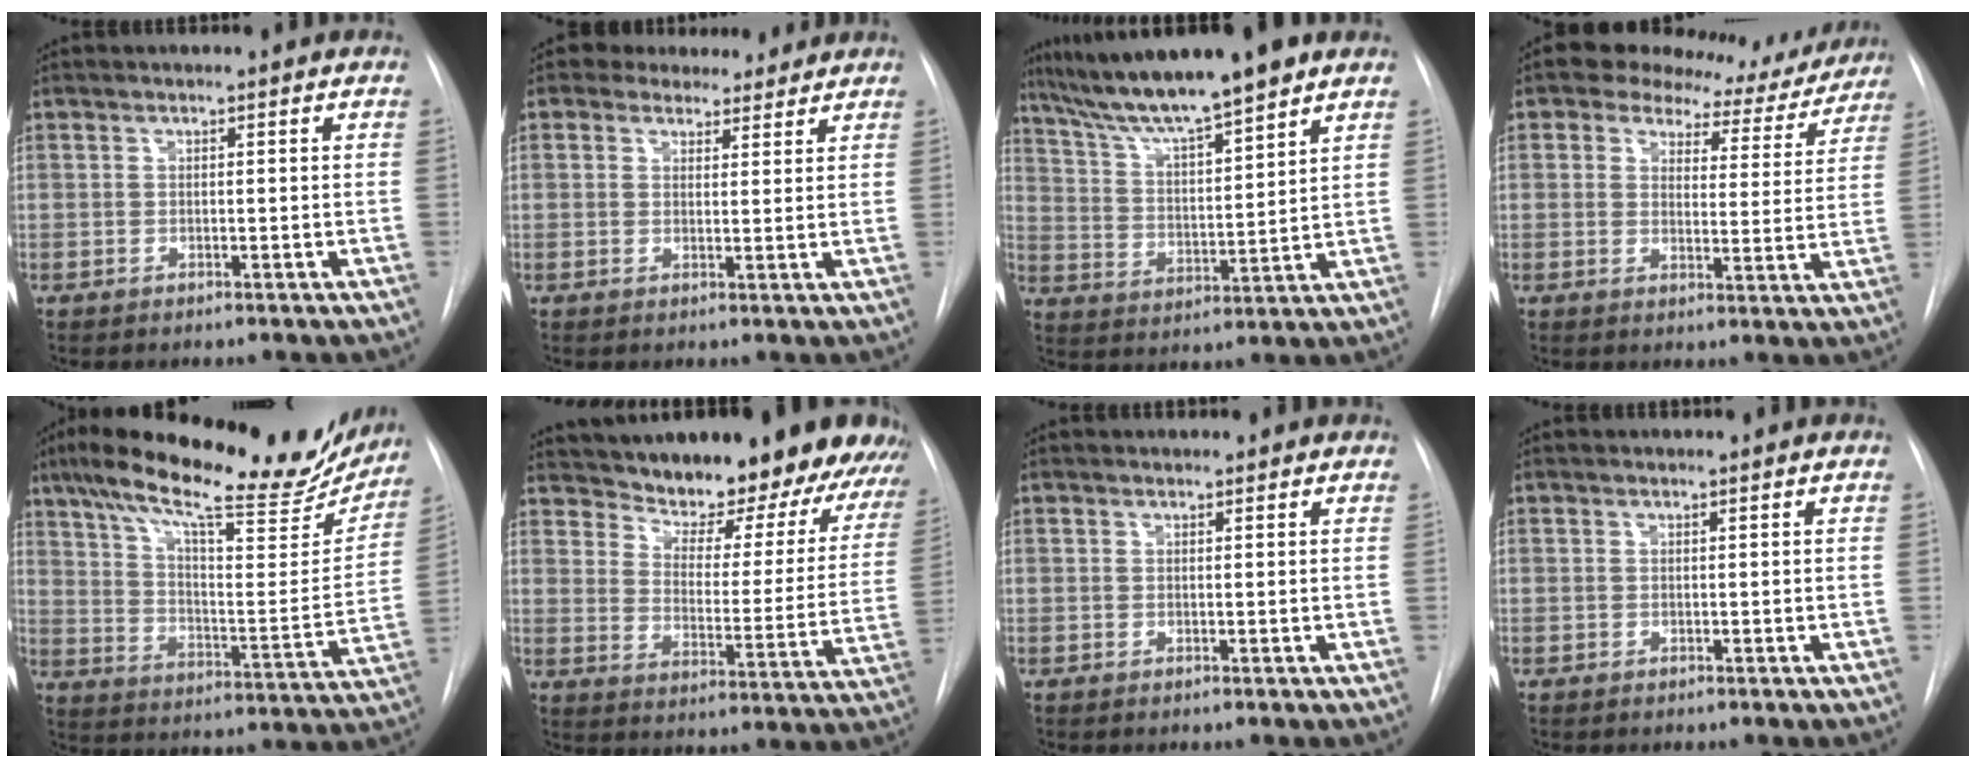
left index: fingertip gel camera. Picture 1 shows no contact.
{"total": 7.1, "force": [6.3, 3.0, 1.1], "torque": [-0.002, 0.012, 0.077]}
{"total": 15.0, "force": [12.2, 0.6, 8.8], "torque": [-0.150, 0.014, 0.209]}
{"total": 11.0, "force": [9.8, 4.6, 2.0], "torque": [-0.009, -0.002, 0.104]}
{"total": 27.7, "force": [22.3, 6.3, 15.2], "torque": [-0.243, -0.004, 0.306]}
{"total": 26.4, "force": [23.5, 6.1, 10.4], "torque": [-0.152, -0.070, 0.292]}
{"total": 1.3, "force": [1.2, 0.4, 0.2], "torque": [-0.011, 0.009, 0.012]}
{"total": 0.0}